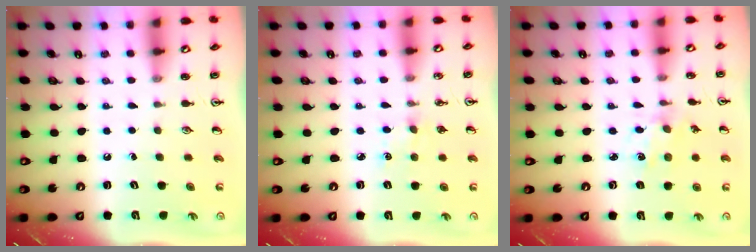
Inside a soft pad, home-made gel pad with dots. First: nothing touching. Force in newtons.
{"total": 2.7, "press": 2.7, "slide": 0.4}
{"total": 1.3, "press": 1.3, "slide": 0.1}